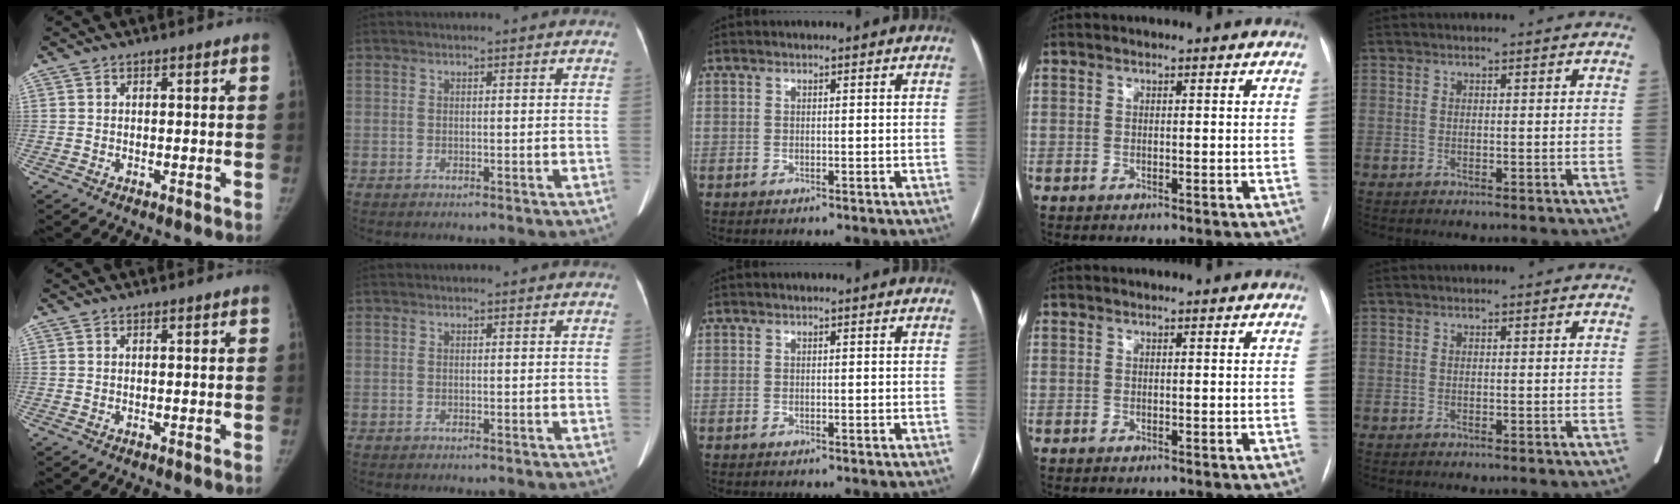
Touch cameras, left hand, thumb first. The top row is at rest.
{}